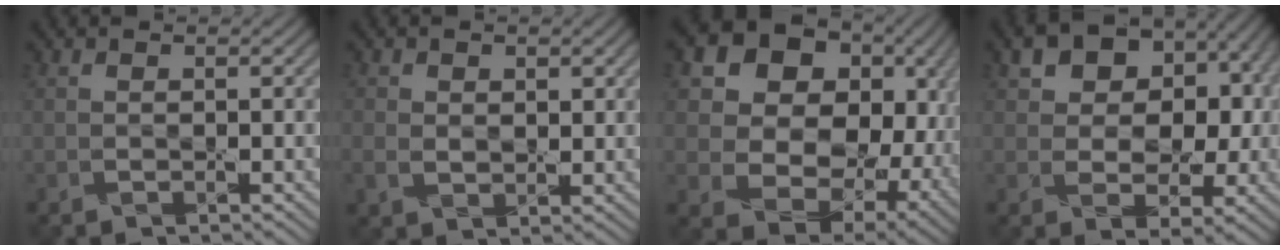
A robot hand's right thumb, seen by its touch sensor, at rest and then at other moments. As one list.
[{"total": 3.4, "force": [0.8, 2.6, 2.1], "torque": [-0.051, -0.007, 0.015]}, {"total": 17.6, "force": [3.6, 13.0, 11.2], "torque": [-0.209, -0.024, 0.102]}, {"total": 13.1, "force": [3.5, 9.3, 8.5], "torque": [-0.134, 0.016, 0.054]}]